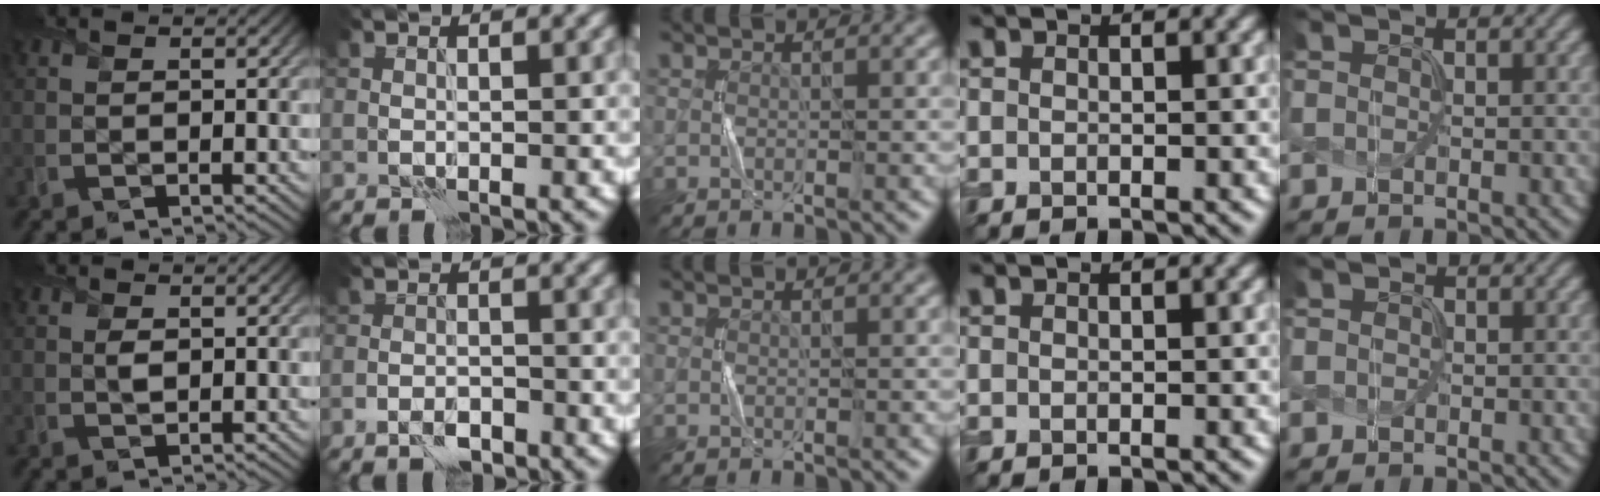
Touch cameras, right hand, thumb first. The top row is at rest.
{"thumb": {"total": 1.2, "force": [0.4, 0.5, 1.0], "torque": [-0.025, -0.002, 0.008]}, "index": {"total": 2.2, "force": [-1.5, 0.9, 1.2], "torque": [-0.018, 0.003, -0.029]}, "little": {"total": 1.0, "force": [-0.5, -0.1, -0.9], "torque": [0.009, -0.005, 0.003]}}